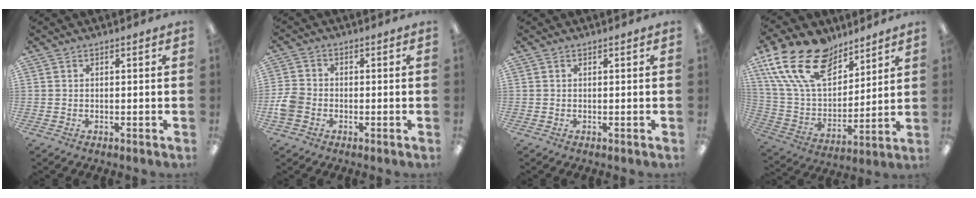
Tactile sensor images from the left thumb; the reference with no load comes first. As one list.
[{"total": 5.4, "force": [-1.7, 4.3, 2.8], "torque": [-0.055, 0.014, -0.029]}, {"total": 0.0}, {"total": 21.5, "force": [12.8, 12.4, 12.0], "torque": [-0.255, -0.066, 0.235]}]